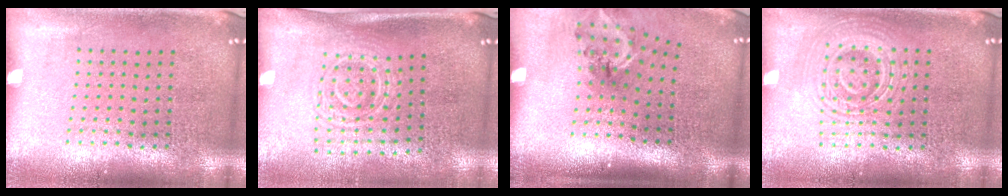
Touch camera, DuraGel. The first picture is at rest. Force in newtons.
{"total": 1.6, "press": 1.3, "slide": 1.0}
{"total": 1.7, "press": 1.2, "slide": 1.2}
{"total": 2.7, "press": 2.7, "slide": 0.5}